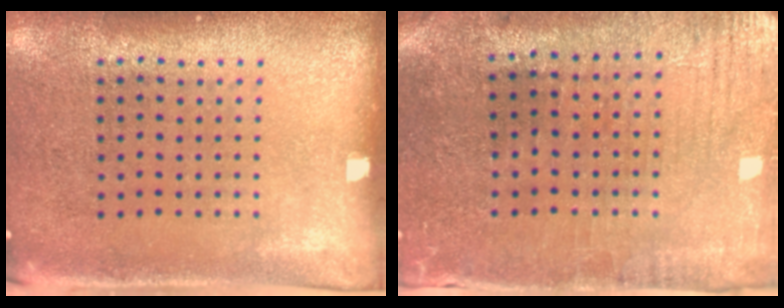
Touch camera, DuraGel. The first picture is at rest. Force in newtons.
{"total": 0.5, "press": 0.3, "slide": 0.4}